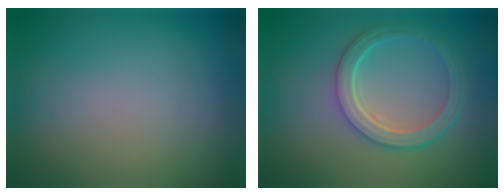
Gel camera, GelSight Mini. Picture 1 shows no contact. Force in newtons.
{"total": 4.8, "press": 3.6, "slide": 3.2}